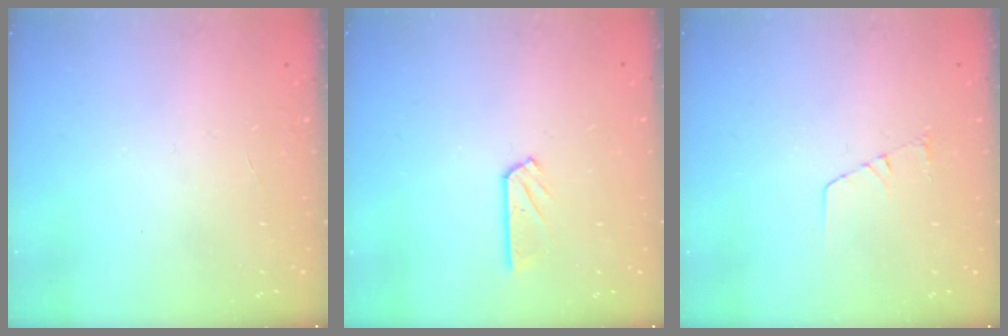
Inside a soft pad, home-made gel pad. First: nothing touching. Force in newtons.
{"total": 5.4, "press": 5.3, "slide": 0.5}
{"total": 3.2, "press": 3.2, "slide": 0.3}